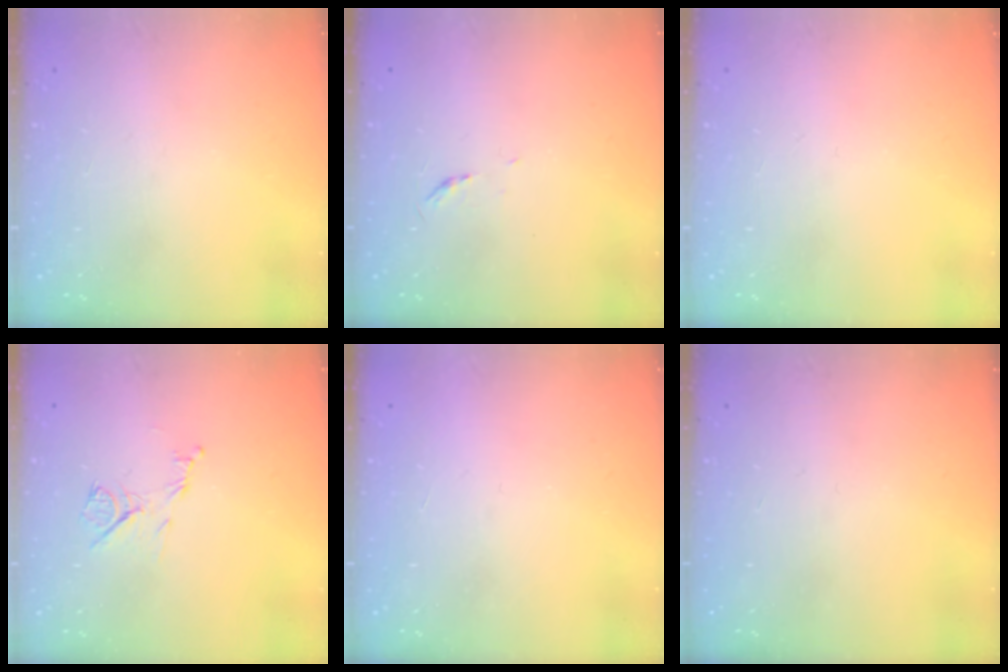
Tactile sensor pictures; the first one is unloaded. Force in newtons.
{"total": 3.1, "press": 3.0, "slide": 0.5}
{"total": 0.0}
{"total": 7.2, "press": 7.1, "slide": 0.8}
{"total": 1.6, "press": 1.6, "slide": 0.1}
{"total": 0.0}